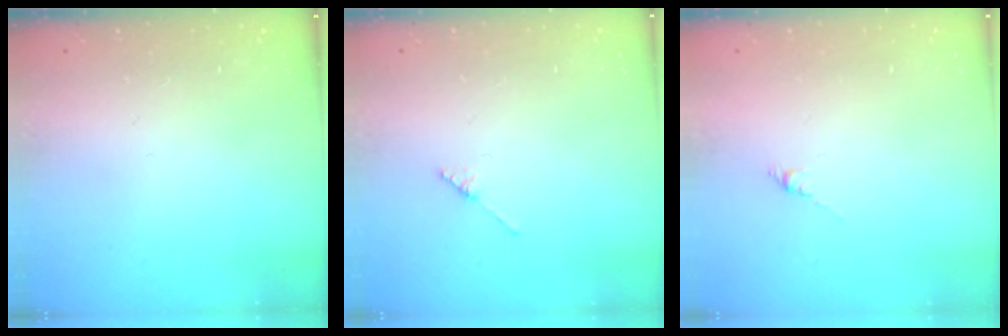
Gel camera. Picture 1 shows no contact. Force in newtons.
{"total": 2.1, "press": 2.1, "slide": 0.1}
{"total": 0.0}